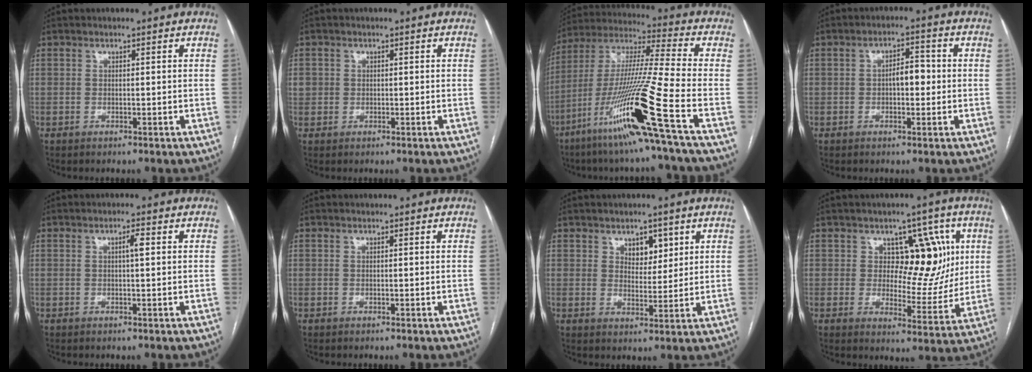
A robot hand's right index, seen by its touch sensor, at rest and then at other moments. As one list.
[{"total": 2.0, "force": [0.4, 1.9, 0.4], "torque": [0.000, 0.009, 0.009]}, {"total": 20.6, "force": [-9.8, -2.1, 18.0], "torque": [-0.366, -0.039, -0.189]}, {"total": 3.9, "force": [-0.1, 1.8, 3.4], "torque": [-0.053, 0.013, -0.002]}, {"total": 1.8, "force": [0.4, 0.1, 1.8], "torque": [-0.030, 0.003, 0.006]}, {"total": 0.0}, {"total": 4.3, "force": [2.3, 2.5, 2.6], "torque": [-0.035, 0.001, 0.039]}, {"total": 10.0, "force": [3.1, 6.1, 7.2], "torque": [-0.075, 0.017, 0.049]}]